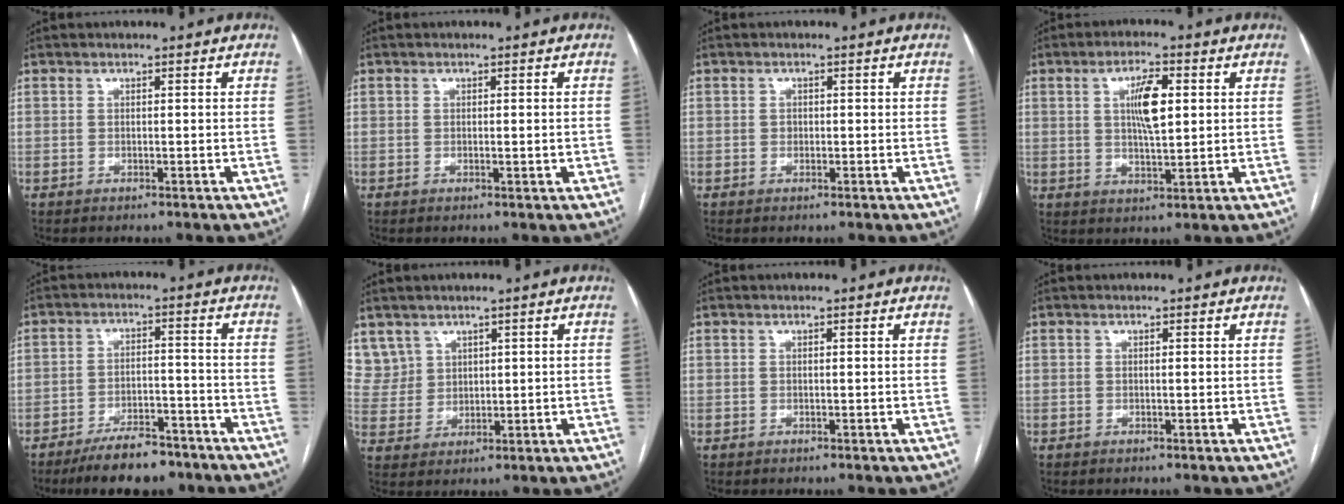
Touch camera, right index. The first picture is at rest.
{"total": 1.1, "force": [0.0, 0.3, 1.0], "torque": [-0.015, 0.000, 0.004]}
{"total": 0.9, "force": [0.0, 0.8, 0.4], "torque": [-0.004, 0.002, 0.000]}
{"total": 6.5, "force": [1.5, 1.5, 6.2], "torque": [-0.110, 0.005, 0.029]}
{"total": 9.3, "force": [-7.4, 3.1, 4.7], "torque": [-0.072, -0.002, -0.122]}
{"total": 5.7, "force": [3.8, 4.3, -0.1], "torque": [0.004, 0.012, 0.088]}
{"total": 0.0}
{"total": 0.0}